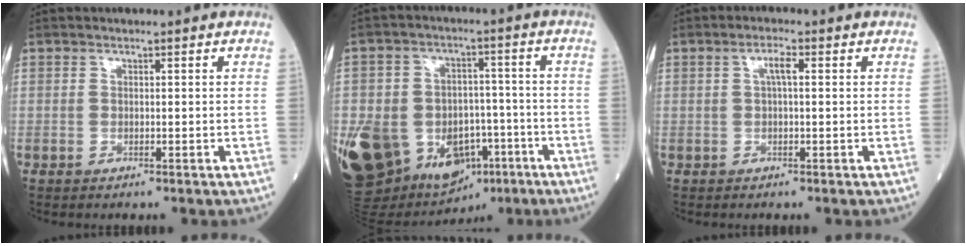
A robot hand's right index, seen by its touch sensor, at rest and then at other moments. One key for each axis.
{"total": 24.3, "fx": -9.3, "fy": 17.0, "fz": 14.7, "tx": -0.332, "ty": 0.004, "tz": -0.134}
{"total": 2.1, "fx": 0.7, "fy": 0.3, "fz": 1.9, "tx": -0.041, "ty": 0.007, "tz": 0.011}